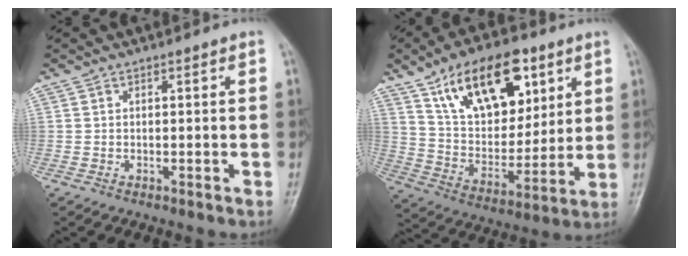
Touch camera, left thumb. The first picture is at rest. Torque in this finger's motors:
{"motor_torque": [1.26, 1.44, 1.17, -1.60, 0.33]}